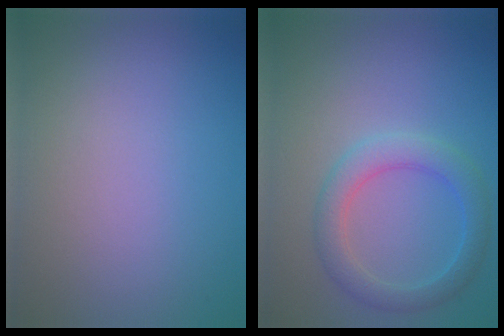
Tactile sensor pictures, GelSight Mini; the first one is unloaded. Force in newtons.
{"total": 3.3, "press": 3.3, "slide": 0.1}